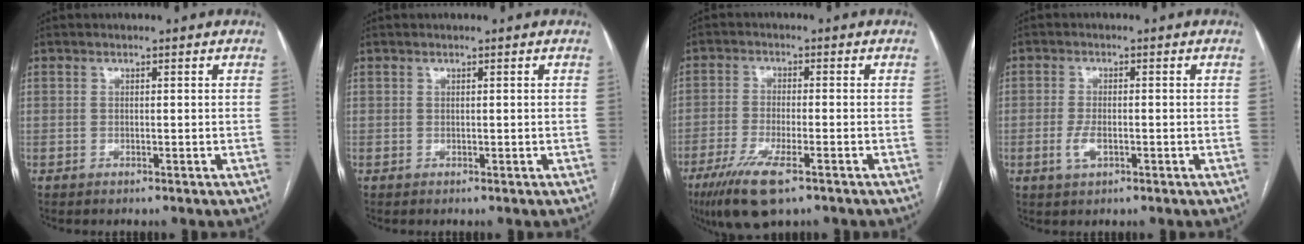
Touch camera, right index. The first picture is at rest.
{"total": 0.0}
{"total": 8.9, "force": [-5.4, 1.7, 6.9], "torque": [-0.131, -0.021, -0.092]}
{"total": 3.0, "force": [-1.0, 1.3, 2.5], "torque": [-0.055, -0.001, -0.018]}